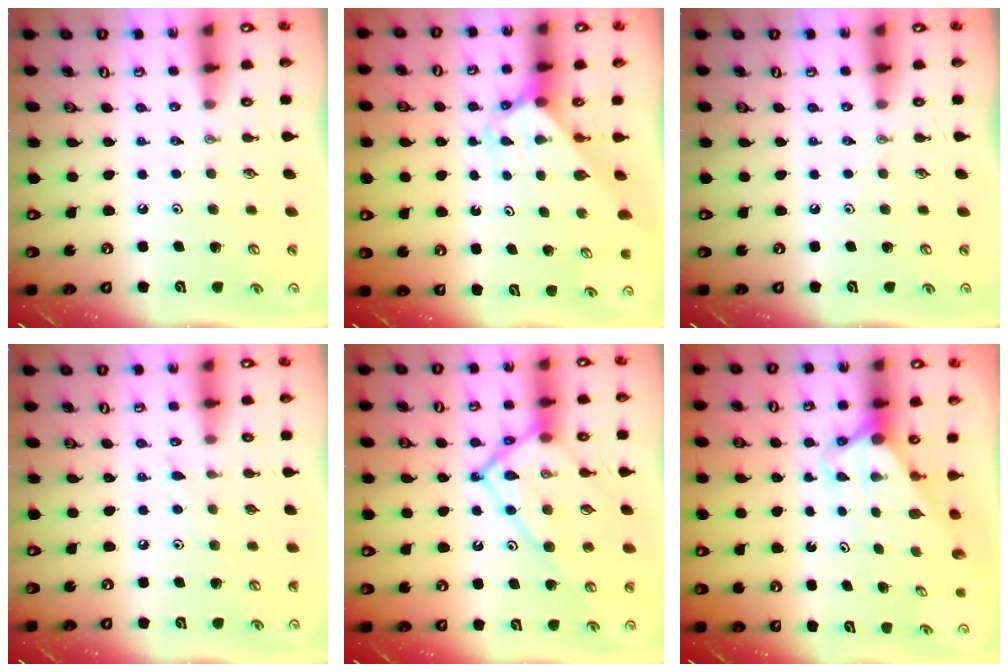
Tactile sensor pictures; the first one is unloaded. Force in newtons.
{"total": 2.6, "press": 2.6, "slide": 0.2}
{"total": 0.0}
{"total": 4.0, "press": 4.0, "slide": 0.5}
{"total": 15.8, "press": 15.7, "slide": 2.0}
{"total": 2.7, "press": 2.7, "slide": 0.0}